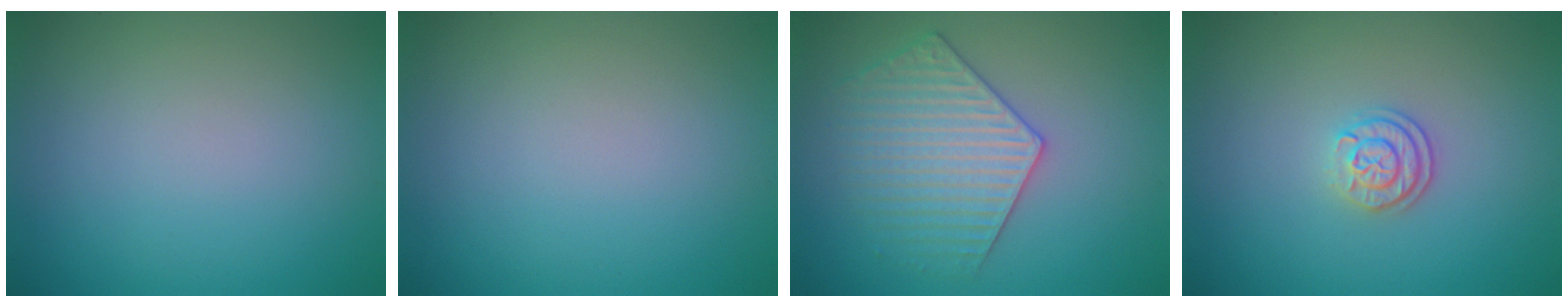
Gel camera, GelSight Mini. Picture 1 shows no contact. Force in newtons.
{"total": 0.0}
{"total": 4.0, "press": 3.9, "slide": 0.6}
{"total": 2.3, "press": 1.9, "slide": 1.2}